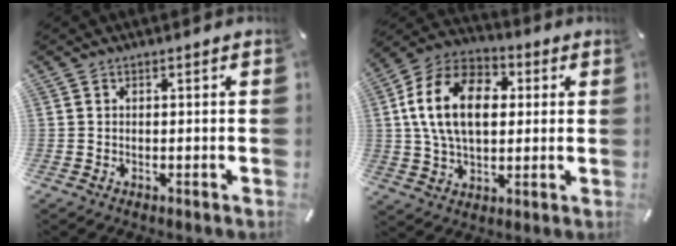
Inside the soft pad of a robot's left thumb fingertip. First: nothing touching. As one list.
[{"total": 17.2, "force": [2.4, 11.7, 12.3], "torque": [-0.262, 0.012, 0.037]}]